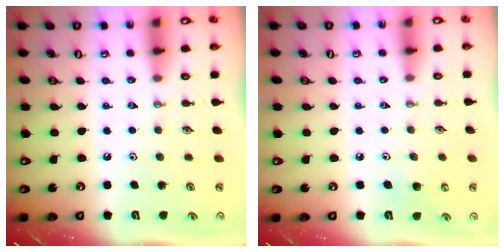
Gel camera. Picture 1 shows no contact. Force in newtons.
{"total": 7.3, "press": 7.2, "slide": 1.4}